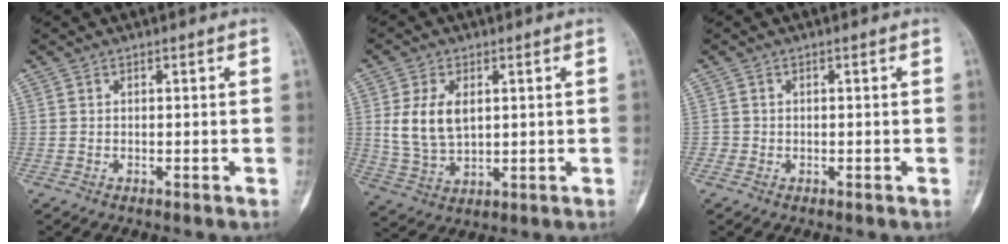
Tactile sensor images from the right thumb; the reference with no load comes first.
{"total": 9.2, "force": [1.9, 5.7, 7.0], "torque": [-0.130, -0.009, 0.048]}
{"total": 0.8, "force": [-0.2, 0.8, 0.0], "torque": [0.005, 0.005, -0.004]}